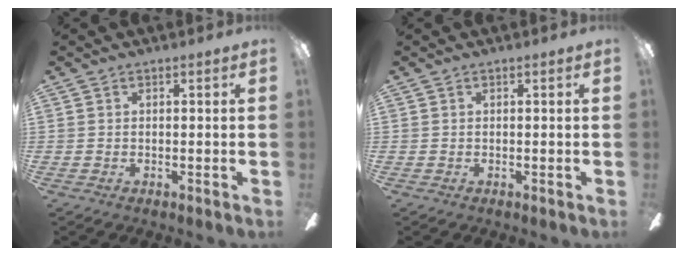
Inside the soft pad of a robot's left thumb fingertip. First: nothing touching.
{"total": 0.0}